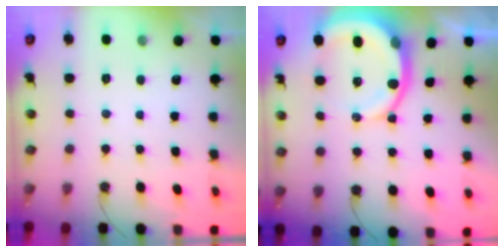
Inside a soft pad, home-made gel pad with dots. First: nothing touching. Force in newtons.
{"total": 11.7, "press": 11.5, "slide": 1.6}